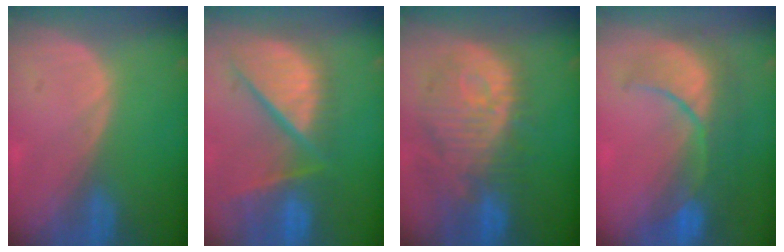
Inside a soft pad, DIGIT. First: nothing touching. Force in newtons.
{"total": 12.6, "press": 10.3, "slide": 7.2}
{"total": 12.4, "press": 11.1, "slide": 5.6}
{"total": 10.0, "press": 9.1, "slide": 4.2}